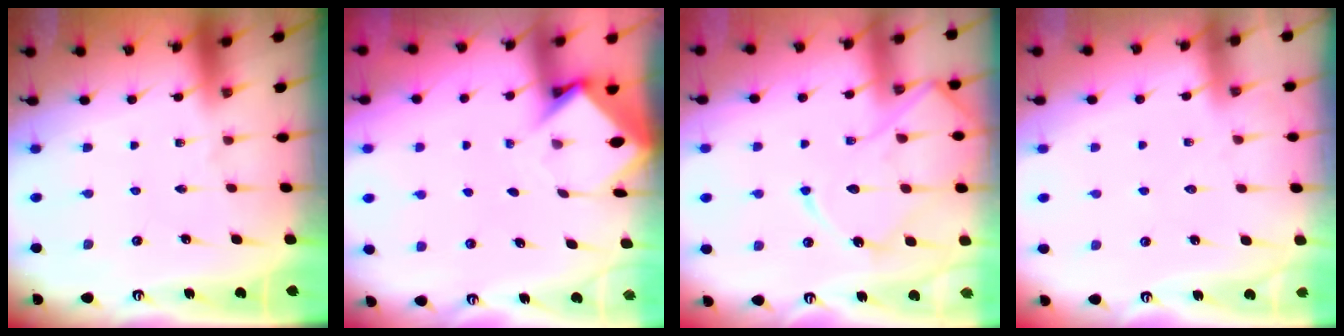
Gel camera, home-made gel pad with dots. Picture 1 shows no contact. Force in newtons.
{"total": 3.9, "press": 3.9, "slide": 0.3}
{"total": 13.7, "press": 13.6, "slide": 1.3}
{"total": 4.9, "press": 4.9, "slide": 0.6}